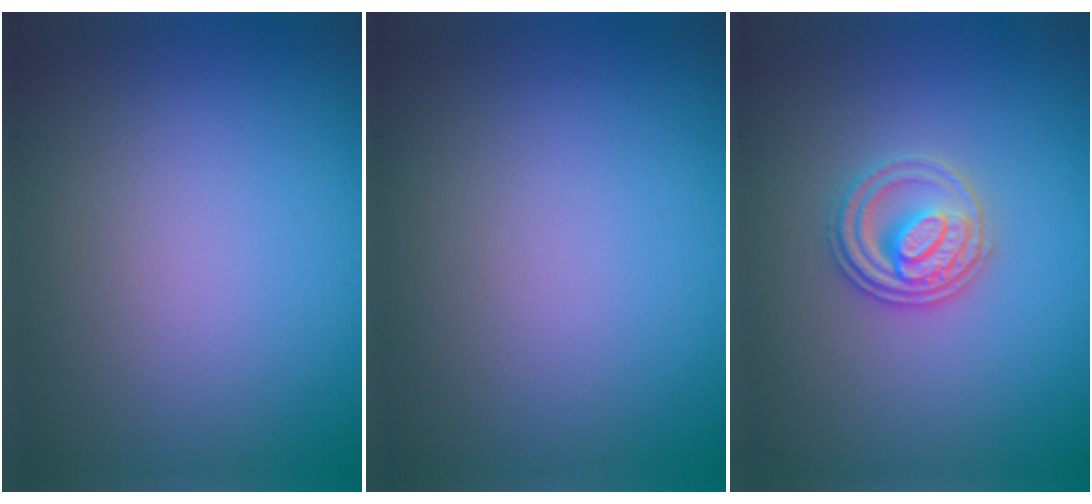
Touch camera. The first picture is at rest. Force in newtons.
{"total": 0.0}
{"total": 3.0, "press": 2.8, "slide": 0.9}